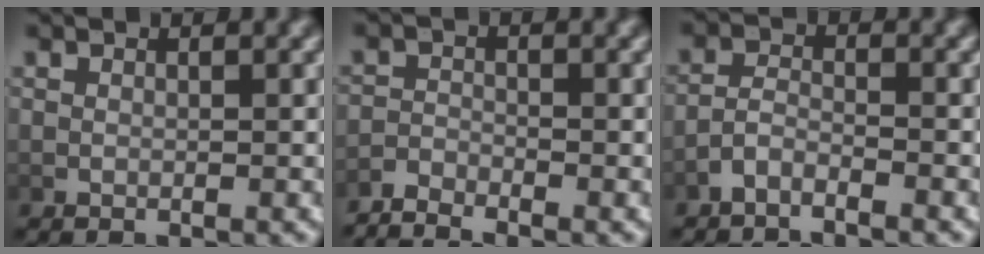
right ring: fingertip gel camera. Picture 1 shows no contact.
{"total": 2.5, "force": [-2.4, 0.5, 0.3], "torque": [-0.004, -0.009, -0.046]}
{"total": 2.5, "force": [-2.2, 0.8, 0.9], "torque": [-0.021, -0.005, -0.042]}